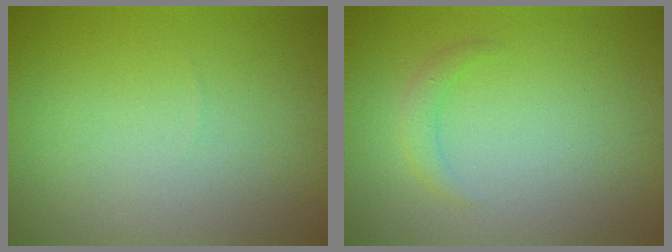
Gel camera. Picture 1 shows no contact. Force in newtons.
{"total": 1.4, "press": 1.4, "slide": 0.0}